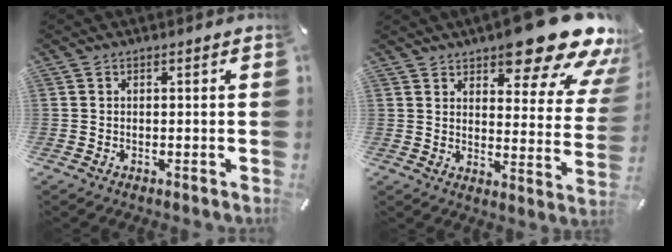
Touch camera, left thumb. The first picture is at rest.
{"total": 19.1, "force": [13.6, 7.0, 11.5], "torque": [-0.143, -0.103, 0.225]}